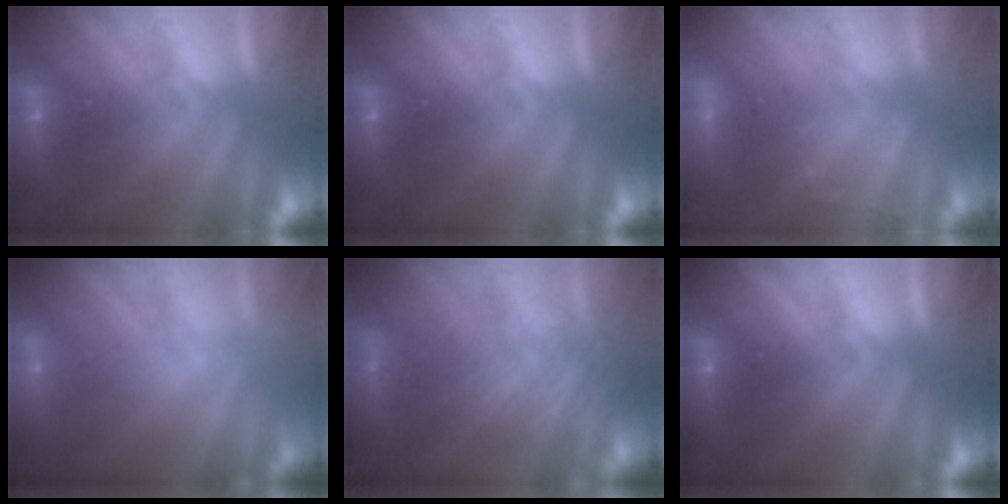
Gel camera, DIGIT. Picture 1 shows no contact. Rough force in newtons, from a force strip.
{"total": 0.0}
{"total": 2.9}
{"total": 2.4}
{"total": 3.1}
{"total": 0.0}